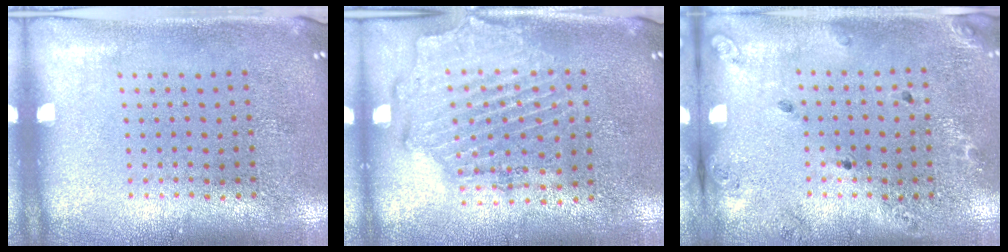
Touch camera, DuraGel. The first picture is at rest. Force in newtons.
{"total": 1.9, "press": 1.7, "slide": 0.9}
{"total": 1.2, "press": 1.1, "slide": 0.5}